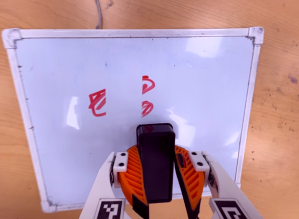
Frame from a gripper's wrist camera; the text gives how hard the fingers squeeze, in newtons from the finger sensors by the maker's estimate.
{"total": 10.7, "left": 10.1, "right": 11.3}